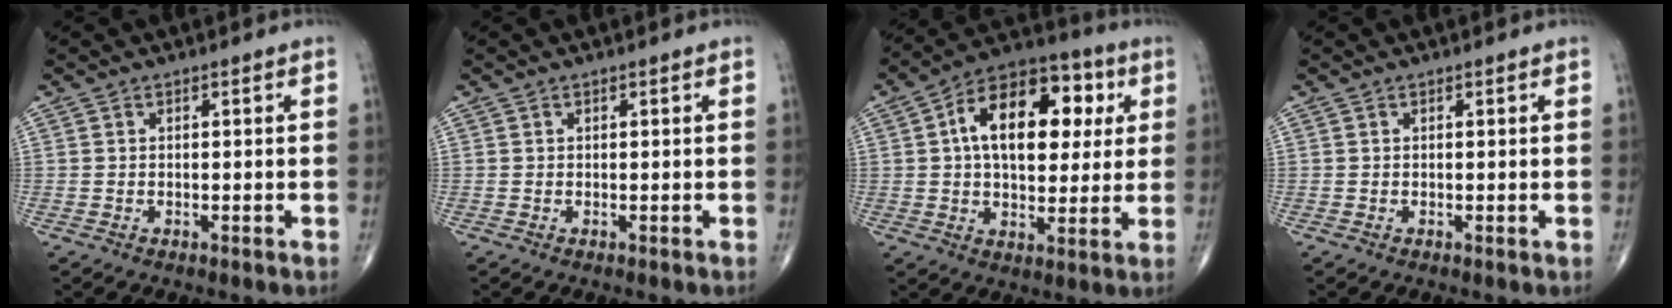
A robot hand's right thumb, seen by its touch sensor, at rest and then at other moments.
{"total": 0.0}
{"total": 19.2, "force": [4.3, 11.3, 15.0], "torque": [-0.190, 0.016, 0.058]}
{"total": 0.0}